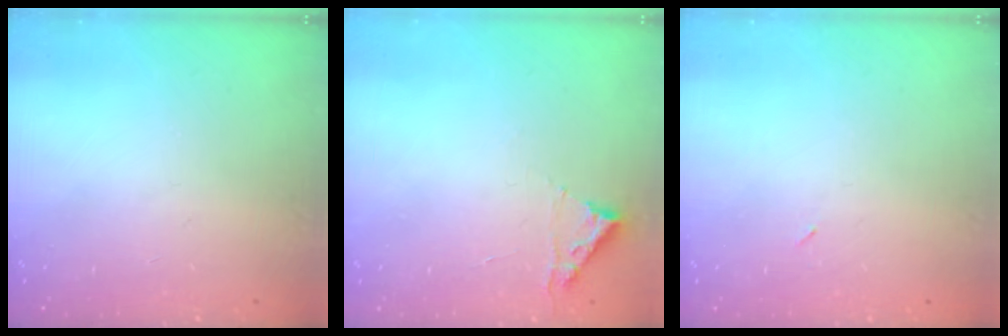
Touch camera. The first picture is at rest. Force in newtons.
{"total": 2.8, "press": 2.8, "slide": 0.3}
{"total": 2.1, "press": 1.9, "slide": 1.0}